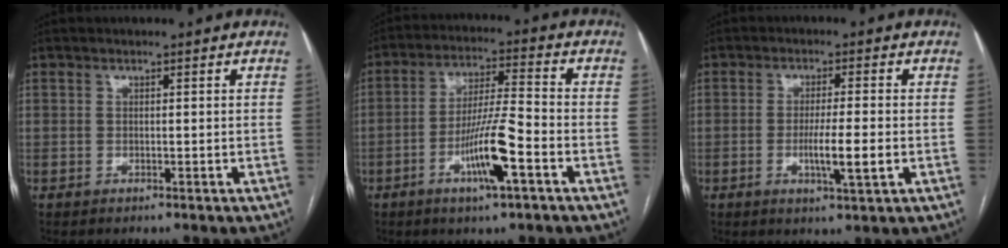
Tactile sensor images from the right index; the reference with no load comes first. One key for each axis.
{"total": 10.5, "fx": -4.4, "fy": 0.6, "fz": 9.5, "tx": -0.179, "ty": -0.005, "tz": -0.079}
{"total": 6.0, "fx": -1.4, "fy": 0.1, "fz": 5.8, "tx": -0.103, "ty": -0.011, "tz": -0.023}